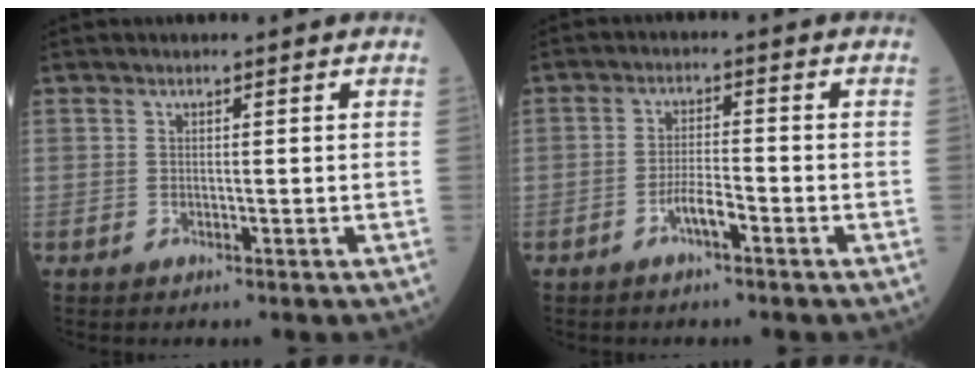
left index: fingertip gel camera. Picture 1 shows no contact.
{"total": 3.2, "force": [-2.1, 0.4, 2.4], "torque": [-0.044, -0.005, -0.043]}